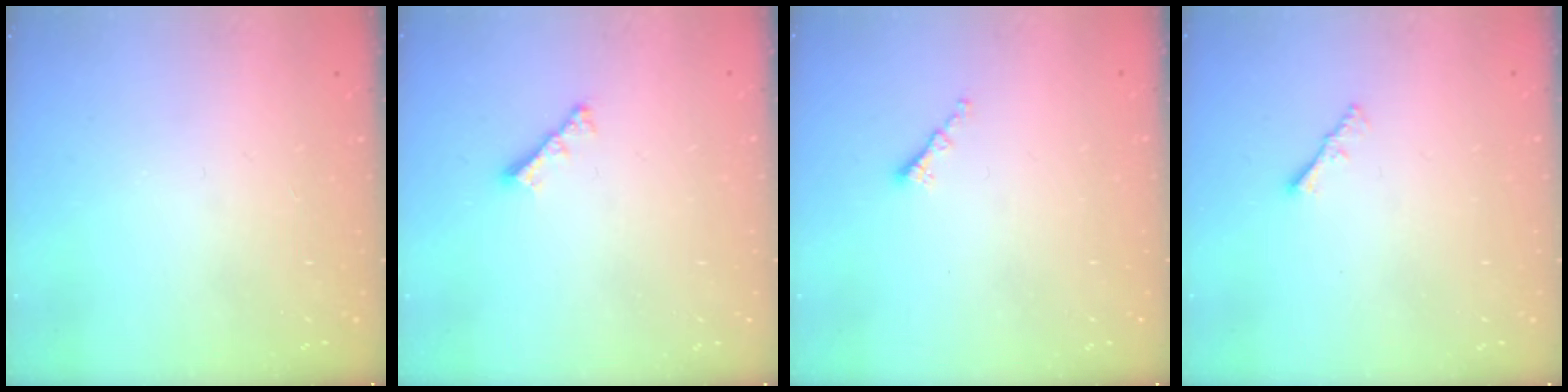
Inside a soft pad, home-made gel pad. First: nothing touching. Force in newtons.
{"total": 2.8, "press": 2.7, "slide": 0.6}
{"total": 1.3, "press": 1.2, "slide": 0.5}
{"total": 1.3, "press": 1.2, "slide": 0.4}